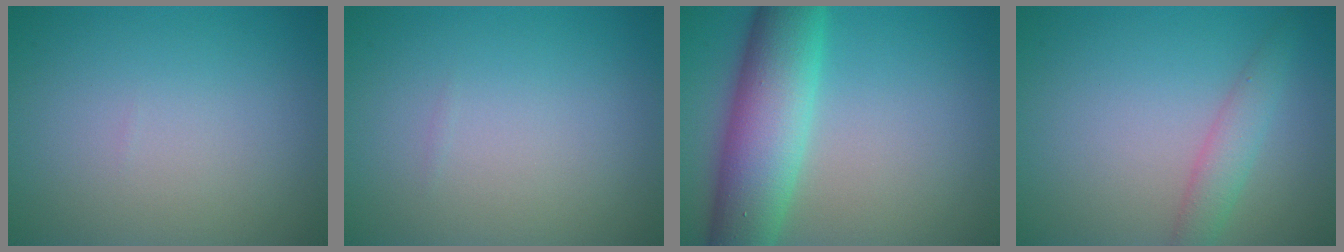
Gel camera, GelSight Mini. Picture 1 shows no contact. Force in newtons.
{"total": 0.0}
{"total": 8.8, "press": 8.8, "slide": 0.1}
{"total": 2.4, "press": 2.4, "slide": 0.1}